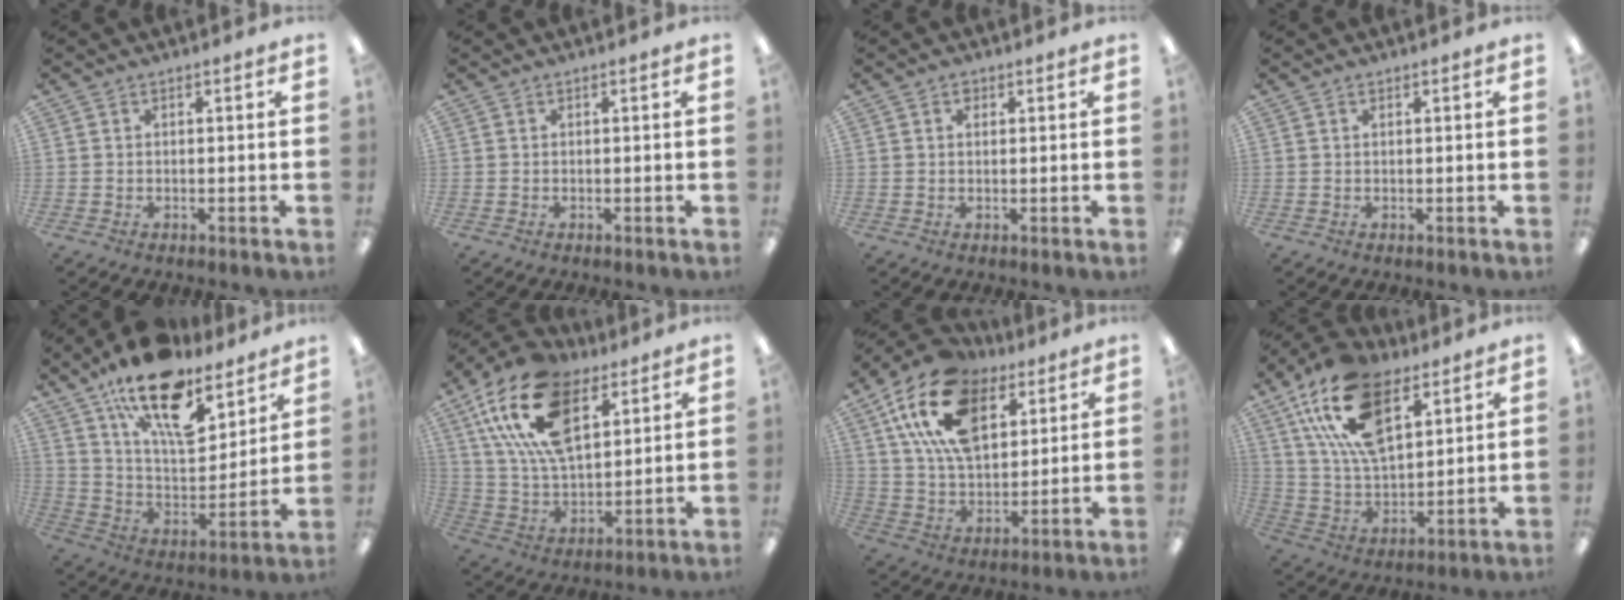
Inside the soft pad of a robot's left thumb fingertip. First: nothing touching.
{"total": 0.0}
{"total": 1.4, "force": [0.6, 1.0, 0.8], "torque": [-0.010, 0.001, 0.009]}
{"total": 0.7, "force": [0.3, 0.3, 0.5], "torque": [-0.010, 0.003, 0.006]}
{"total": 20.4, "force": [13.8, 8.8, 12.2], "torque": [-0.202, -0.084, 0.240]}
{"total": 21.9, "force": [11.0, 11.9, 14.7], "torque": [-0.306, -0.030, 0.194]}
{"total": 20.4, "force": [10.5, 12.0, 12.8], "torque": [-0.247, -0.027, 0.188]}
{"total": 21.0, "force": [10.9, 11.1, 14.1], "torque": [-0.279, -0.036, 0.193]}